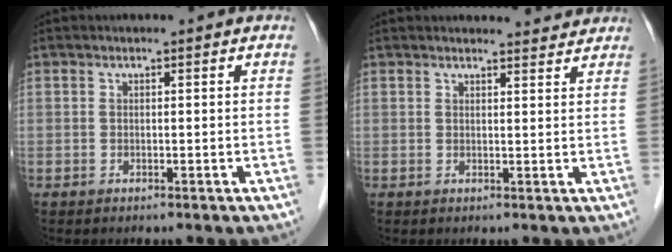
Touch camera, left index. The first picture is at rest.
{"total": 4.6, "force": [4.5, 0.7, 0.4], "torque": [-0.007, 0.006, 0.046]}